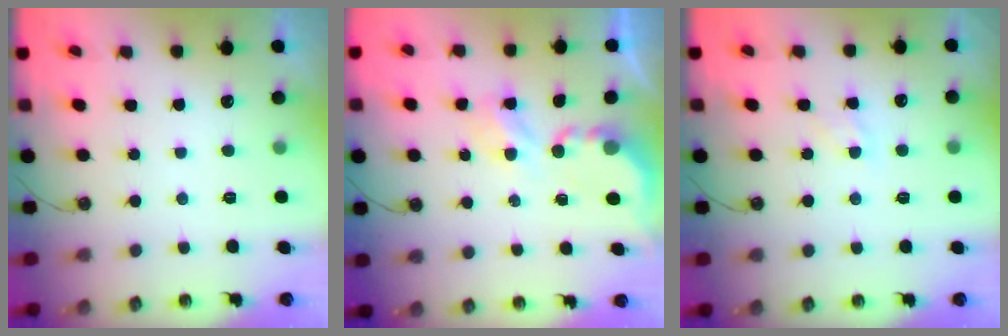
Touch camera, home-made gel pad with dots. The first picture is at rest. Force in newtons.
{"total": 4.0, "press": 4.0, "slide": 0.1}
{"total": 6.0, "press": 6.0, "slide": 0.7}